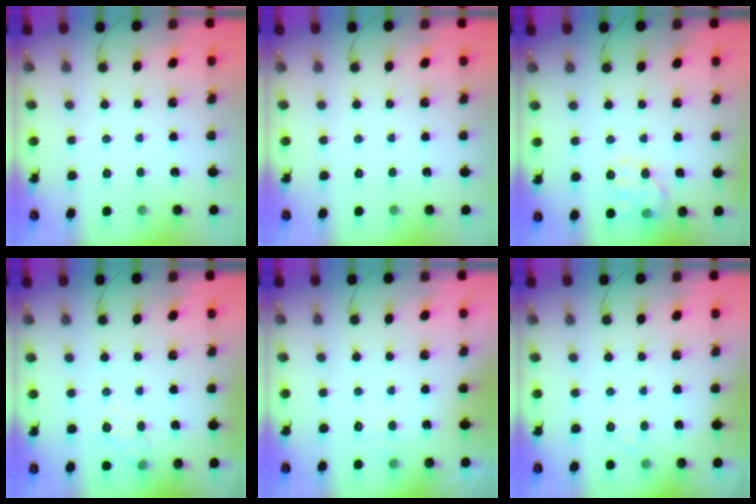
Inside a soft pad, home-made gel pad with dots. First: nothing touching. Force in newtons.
{"total": 0.0}
{"total": 11.1, "press": 11.1, "slide": 0.4}
{"total": 8.6, "press": 8.4, "slide": 1.7}
{"total": 5.7, "press": 5.6, "slide": 1.1}
{"total": 3.7, "press": 3.5, "slide": 1.1}